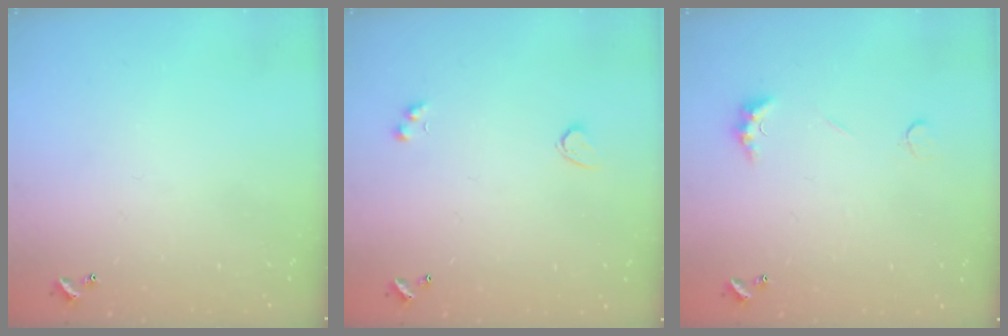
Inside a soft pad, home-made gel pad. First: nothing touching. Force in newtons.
{"total": 1.9, "press": 1.5, "slide": 1.1}
{"total": 2.5, "press": 2.4, "slide": 0.7}